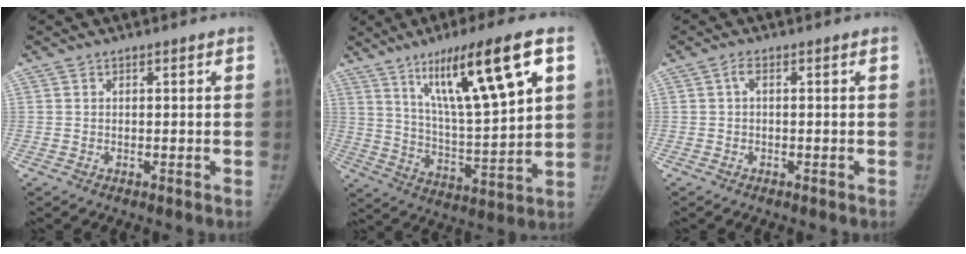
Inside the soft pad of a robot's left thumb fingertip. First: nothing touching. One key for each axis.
{"total": 20.0, "fx": 9.4, "fy": 3.5, "fz": 17.3, "tx": -0.270, "ty": -0.033, "tz": 0.163}
{"total": 1.0, "fx": 0.1, "fy": 0.3, "fz": 1.0, "tx": -0.016, "ty": 0.004, "tz": -0.003}